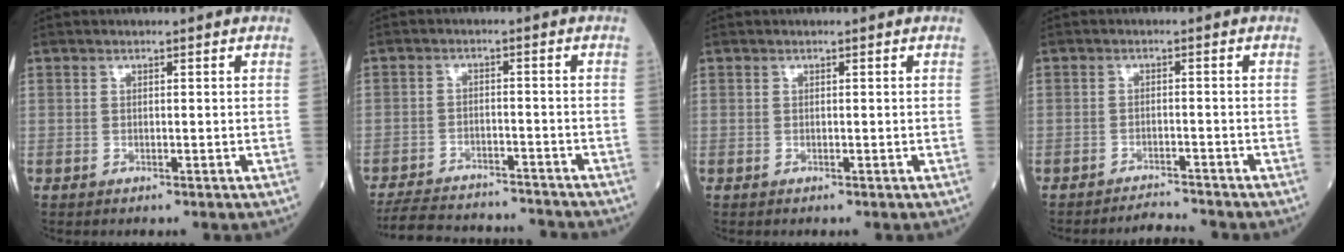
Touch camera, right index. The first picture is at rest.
{"total": 13.5, "force": [-12.8, 2.8, 3.3], "torque": [-0.064, 0.008, -0.180]}
{"total": 0.0}
{"total": 3.2, "force": [-3.1, -0.7, -0.2], "torque": [0.002, -0.013, -0.046]}